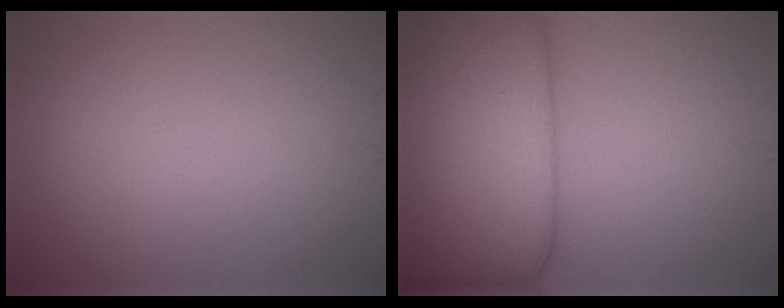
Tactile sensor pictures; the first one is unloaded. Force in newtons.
{"total": 11.6, "press": 11.6, "slide": 0.6}